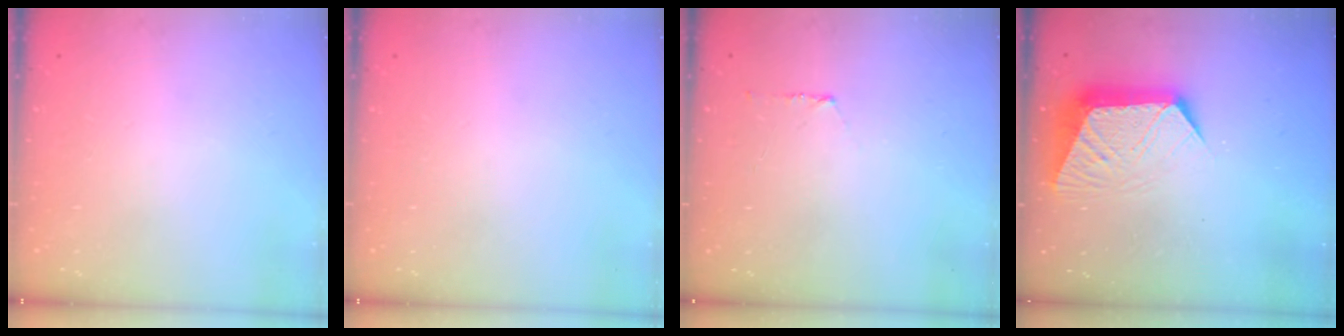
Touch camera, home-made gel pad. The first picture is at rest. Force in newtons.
{"total": 0.0}
{"total": 5.3, "press": 5.2, "slide": 0.6}
{"total": 10.4, "press": 10.4, "slide": 0.7}